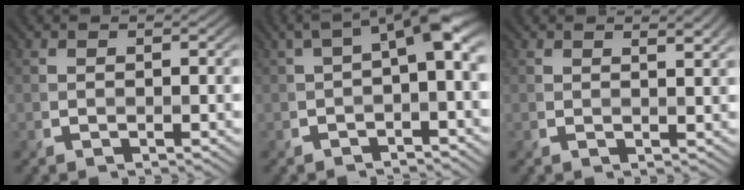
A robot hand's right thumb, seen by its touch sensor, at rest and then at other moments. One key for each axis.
{"total": 6.3, "fx": 0.7, "fy": 2.1, "fz": 5.8, "tx": -0.094, "ty": 0.012, "tz": 0.008}
{"total": 2.3, "fx": 1.5, "fy": 0.5, "fz": 1.6, "tx": -0.025, "ty": -0.003, "tz": 0.024}